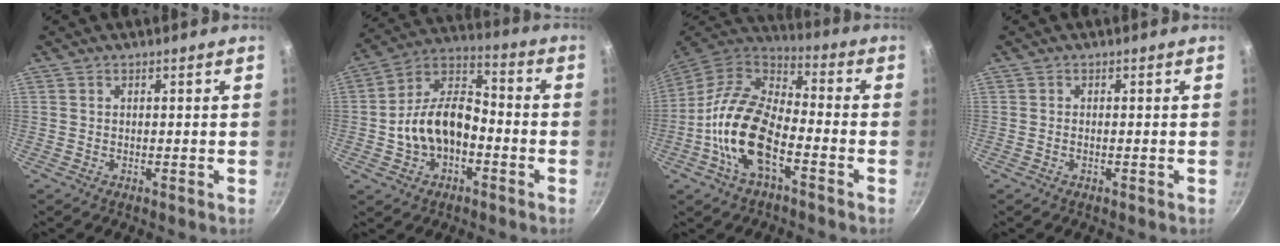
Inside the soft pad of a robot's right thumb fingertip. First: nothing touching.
{"total": 14.2, "force": [-3.2, 9.3, 10.2], "torque": [-0.160, 0.050, -0.067]}
{"total": 17.3, "force": [-5.7, 8.8, 13.8], "torque": [-0.251, 0.042, -0.121]}
{"total": 0.6, "force": [-0.3, 0.2, 0.5], "torque": [-0.013, 0.005, -0.008]}